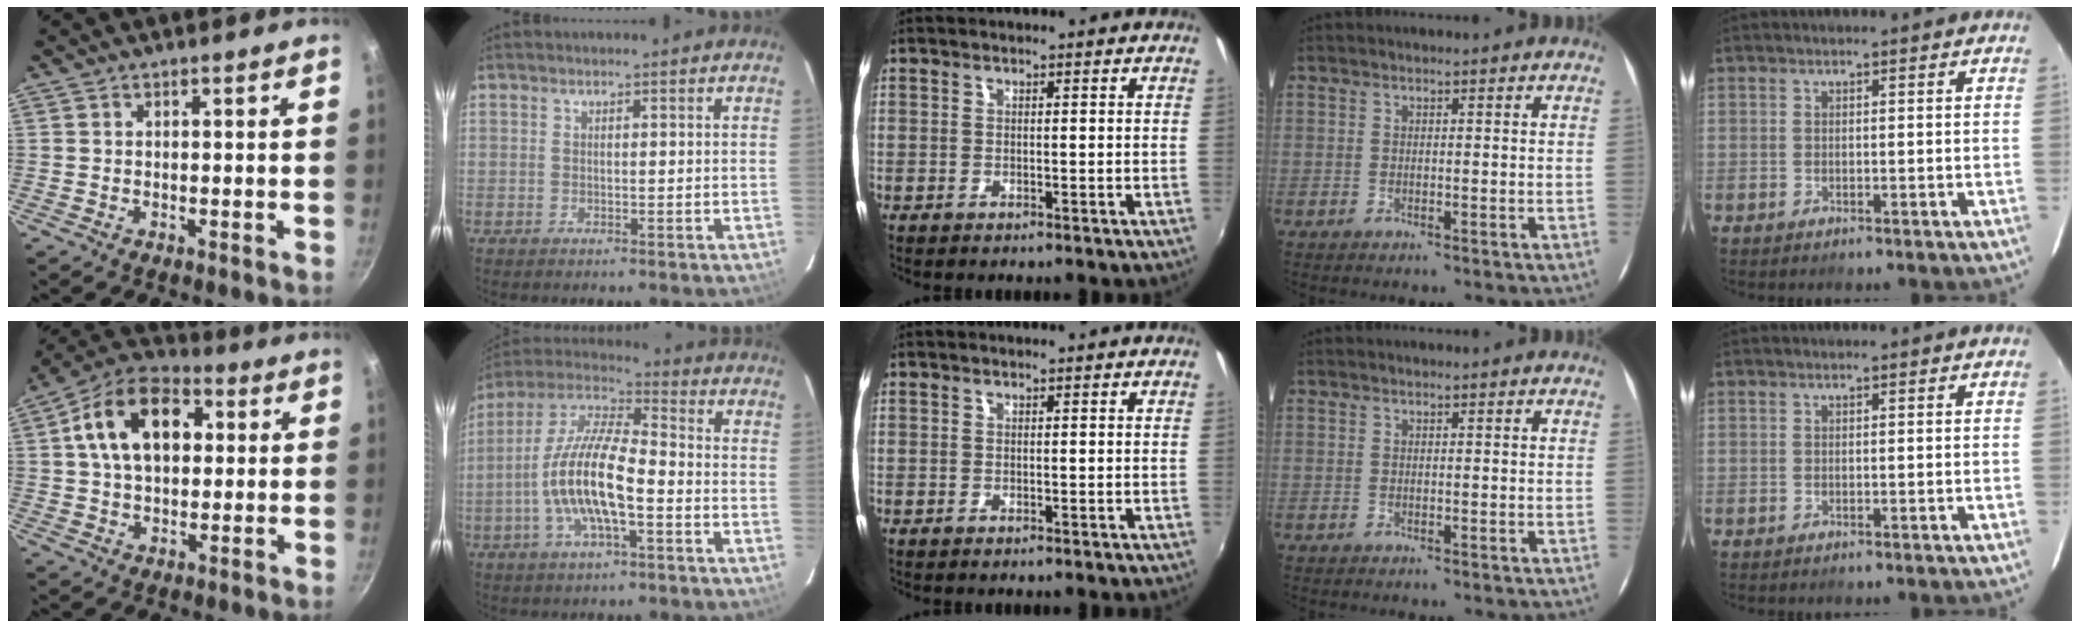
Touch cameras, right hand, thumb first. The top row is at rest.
{"thumb": {"total": 15.8, "force": [3.4, 10.3, 11.4], "torque": [-0.164, 0.020, 0.041]}, "index": {"total": 14.9, "force": [-4.2, 4.5, 13.6], "torque": [-0.272, 0.001, -0.085]}}